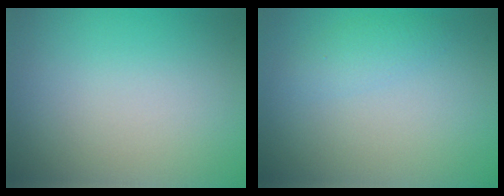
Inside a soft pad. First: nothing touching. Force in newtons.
{"total": 1.3, "press": 1.3, "slide": 0.1}